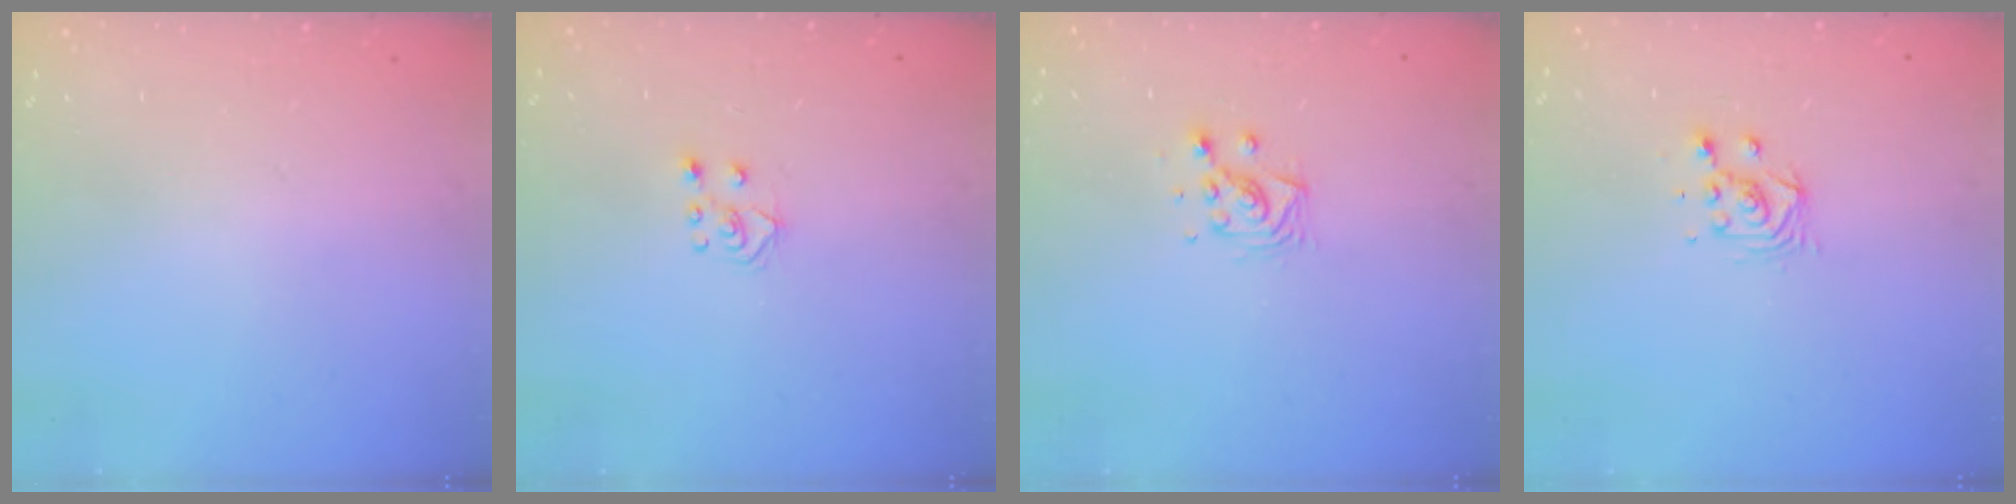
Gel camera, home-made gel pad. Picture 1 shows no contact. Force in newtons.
{"total": 4.2, "press": 4.2, "slide": 0.3}
{"total": 6.3, "press": 6.3, "slide": 0.3}
{"total": 4.0, "press": 4.0, "slide": 0.1}